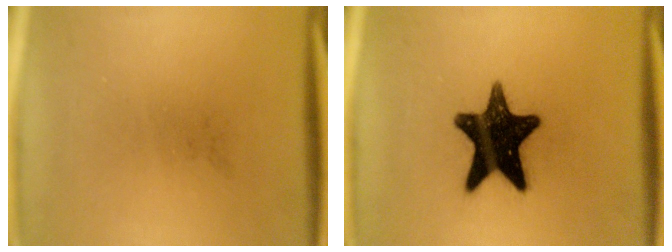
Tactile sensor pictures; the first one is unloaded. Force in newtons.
{"total": 15.7}